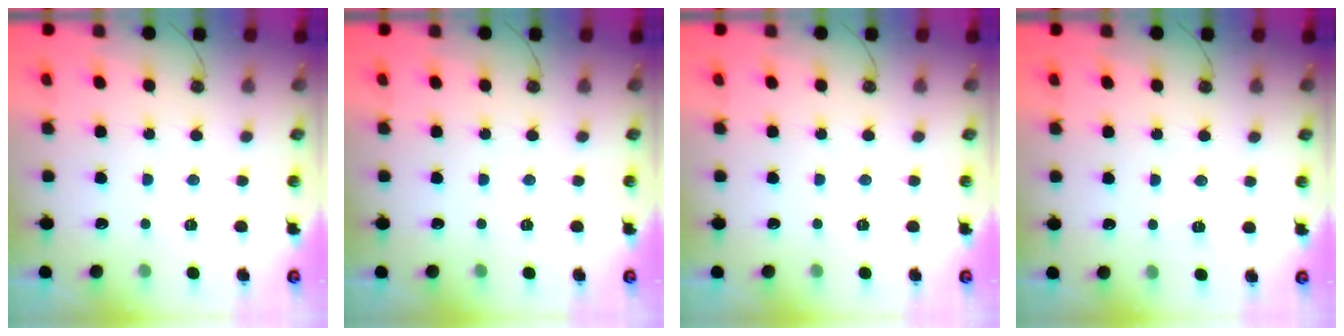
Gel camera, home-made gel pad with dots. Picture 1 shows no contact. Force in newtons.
{"total": 0.0}
{"total": 0.0}
{"total": 4.1, "press": 3.2, "slide": 2.6}